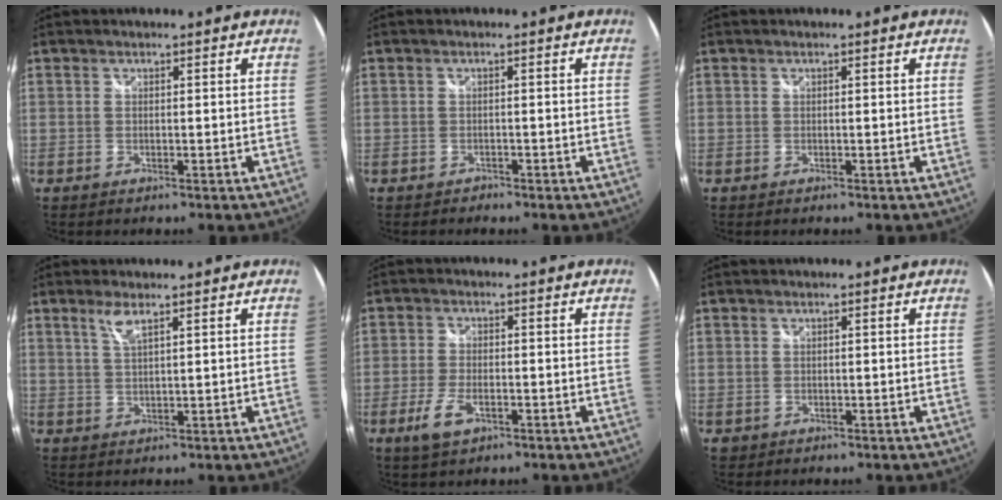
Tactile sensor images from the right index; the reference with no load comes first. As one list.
[{"total": 1.2, "force": [-1.1, 0.7, 0.1], "torque": [-0.006, -0.001, -0.017]}, {"total": 0.0}, {"total": 2.9, "force": [1.9, 0.3, 2.2], "torque": [-0.045, 0.001, 0.037]}, {"total": 5.8, "force": [-2.8, 2.7, 4.3], "torque": [-0.102, -0.008, -0.051]}, {"total": 1.4, "force": [-0.2, 1.3, 0.2], "torque": [-0.003, -0.001, -0.002]}]